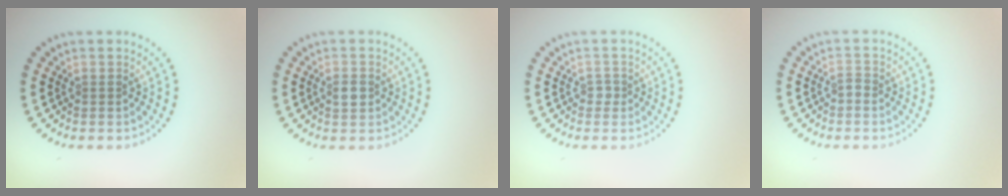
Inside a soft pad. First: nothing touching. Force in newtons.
{"total": 1.3, "press": 1.3, "slide": 0.2}
{"total": 0.7, "press": 0.6, "slide": 0.4}
{"total": 0.8, "press": 0.5, "slide": 0.6}